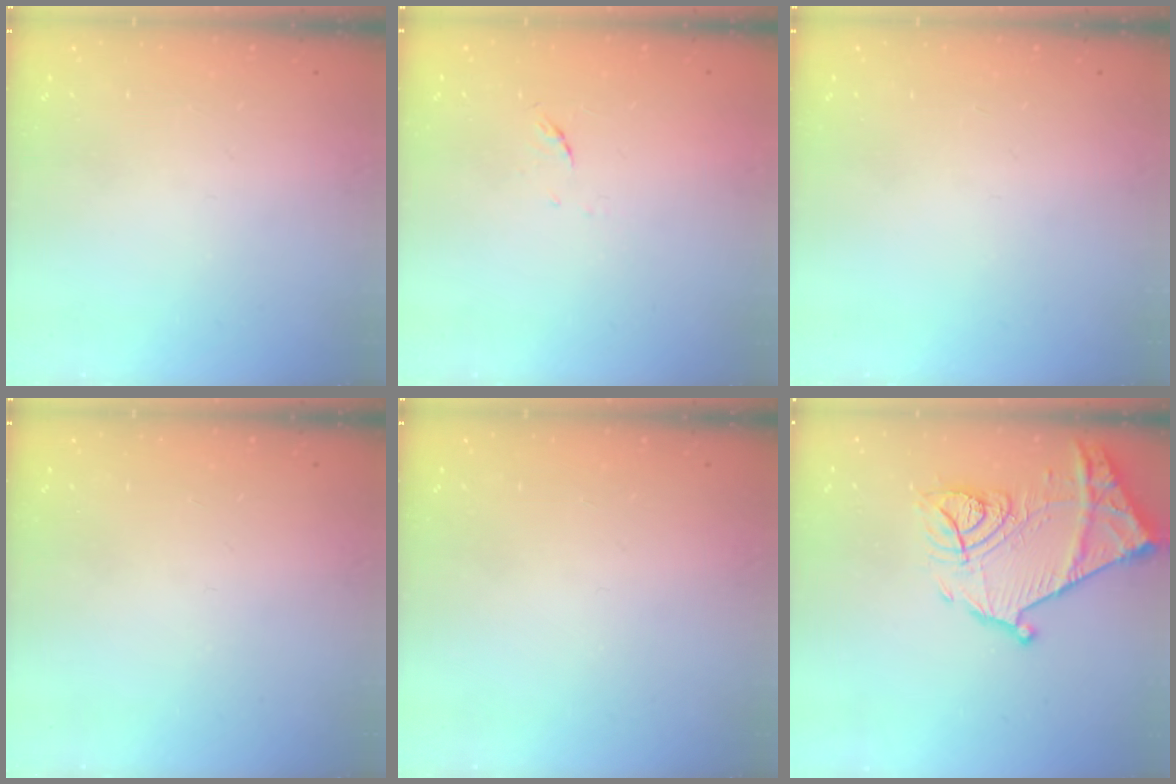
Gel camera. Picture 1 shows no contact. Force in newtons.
{"total": 4.8, "press": 4.7, "slide": 1.0}
{"total": 0.0}
{"total": 0.0}
{"total": 0.0}
{"total": 18.1, "press": 18.0, "slide": 1.6}